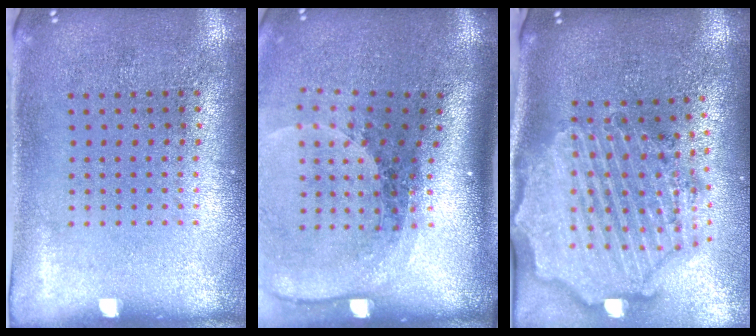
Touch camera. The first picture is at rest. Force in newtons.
{"total": 2.1, "press": 1.6, "slide": 1.3}
{"total": 3.5, "press": 2.9, "slide": 1.9}